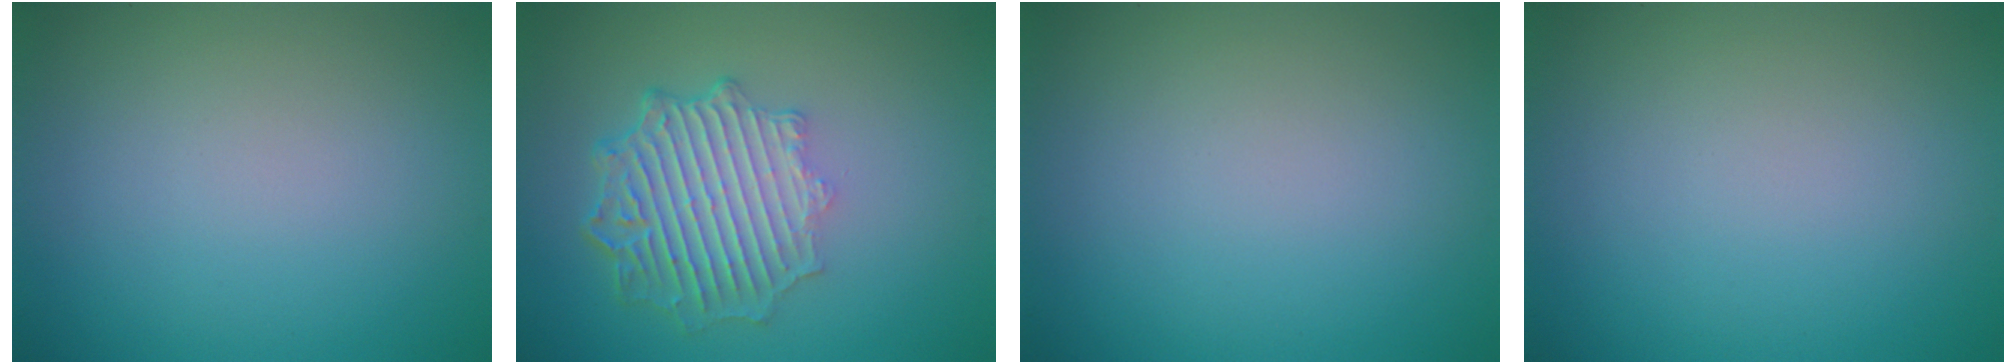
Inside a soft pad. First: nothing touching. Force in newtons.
{"total": 6.4, "press": 4.9, "slide": 4.2}
{"total": 0.0}
{"total": 0.0}